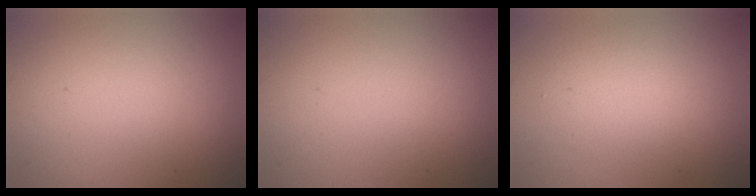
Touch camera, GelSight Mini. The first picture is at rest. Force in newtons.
{"total": 0.0}
{"total": 2.7, "press": 2.7, "slide": 0.2}